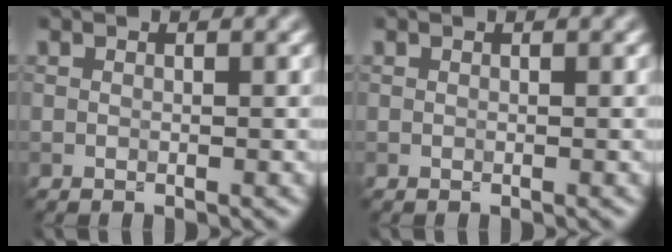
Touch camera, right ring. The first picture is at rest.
{"total": 0.0}